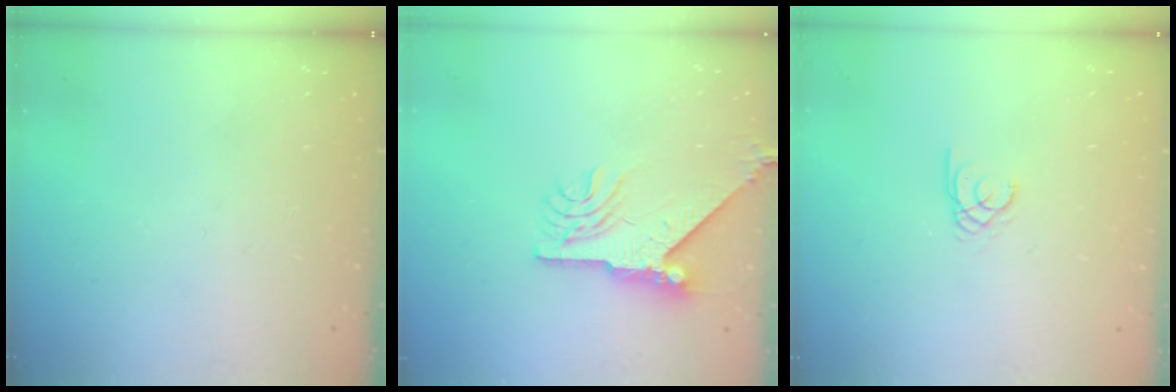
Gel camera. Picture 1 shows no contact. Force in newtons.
{"total": 9.4, "press": 9.4, "slide": 1.2}
{"total": 1.9, "press": 1.9, "slide": 0.0}